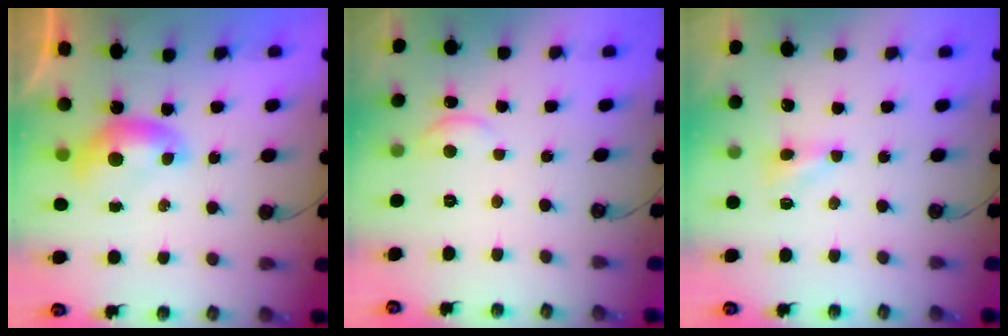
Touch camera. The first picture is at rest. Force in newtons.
{"total": 1.0, "press": 0.9, "slide": 0.4}
{"total": 1.6, "press": 1.5, "slide": 0.5}